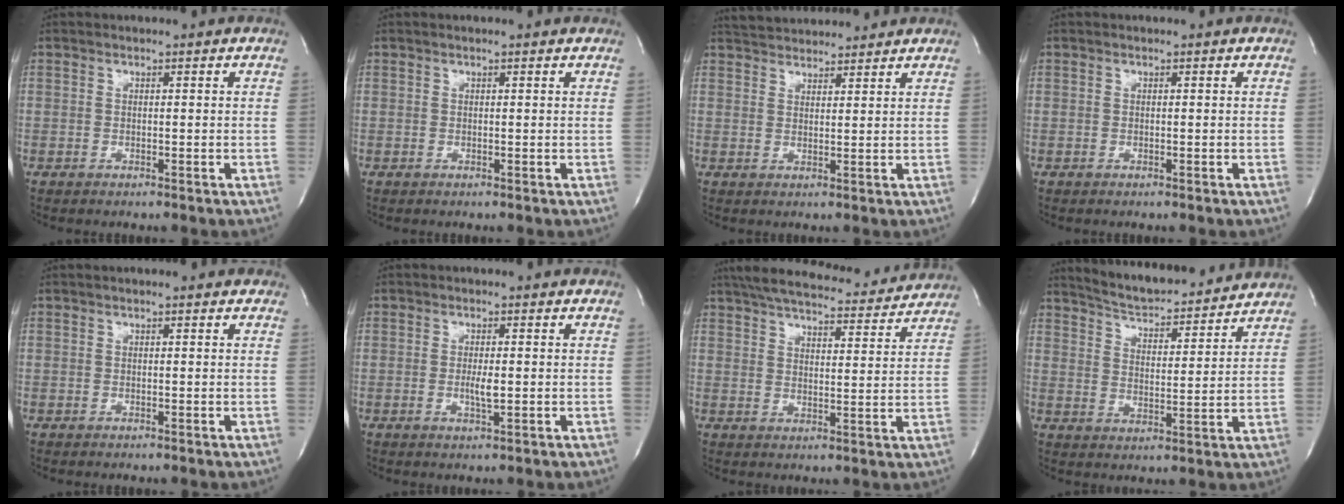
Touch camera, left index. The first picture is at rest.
{"total": 0.8, "force": [0.7, 0.0, 0.4], "torque": [-0.012, 0.009, 0.009]}
{"total": 8.3, "force": [7.9, 1.5, 1.9], "torque": [-0.037, 0.028, 0.120]}
{"total": 0.0}
{"total": 1.4, "force": [1.0, 0.4, 0.9], "torque": [-0.014, 0.012, 0.010]}
{"total": 2.4, "force": [-0.2, 0.4, 2.3], "torque": [-0.047, -0.003, -0.003]}
{"total": 20.3, "force": [18.6, 3.4, 7.4], "torque": [-0.125, 0.012, 0.250]}
{"total": 14.7, "force": [13.9, 2.1, 4.5], "torque": [-0.074, 0.003, 0.203]}